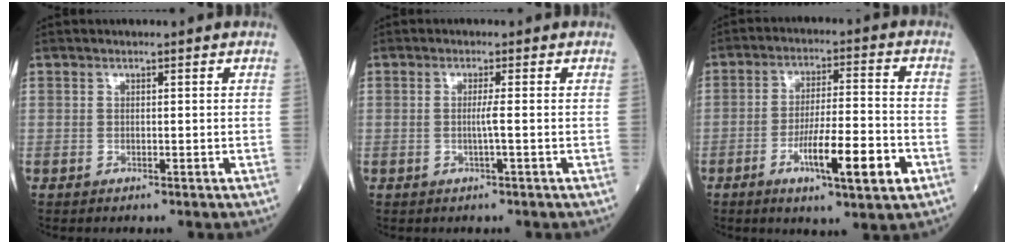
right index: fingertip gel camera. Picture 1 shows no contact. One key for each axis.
{"total": 1.9, "fx": -0.3, "fy": -0.5, "fz": 1.8, "tx": -0.037, "ty": -0.002, "tz": -0.008}
{"total": 11.3, "fx": -4.6, "fy": 1.2, "fz": 10.3, "tx": -0.172, "ty": -0.006, "tz": -0.073}